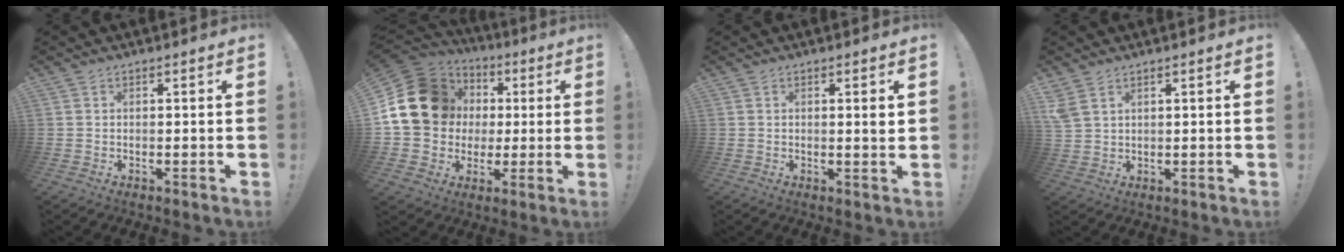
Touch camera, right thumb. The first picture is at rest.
{"total": 21.5, "force": [3.8, 18.4, 10.6], "torque": [-0.169, -0.004, 0.102]}
{"total": 2.3, "force": [0.9, 0.0, 2.1], "torque": [-0.025, -0.007, 0.011]}
{"total": 4.5, "force": [2.8, 2.4, 2.5], "torque": [-0.051, -0.005, 0.059]}